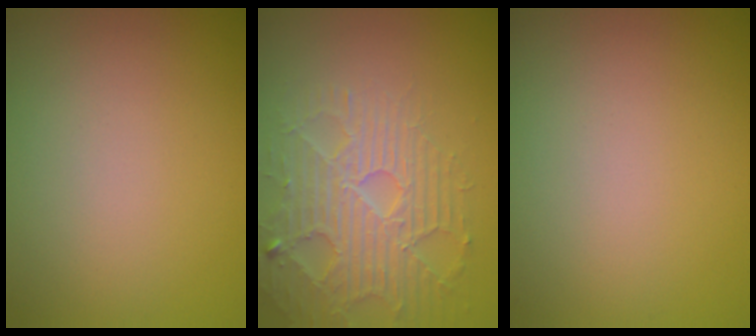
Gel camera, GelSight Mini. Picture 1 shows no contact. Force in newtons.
{"total": 4.6, "press": 4.3, "slide": 1.7}
{"total": 0.0}